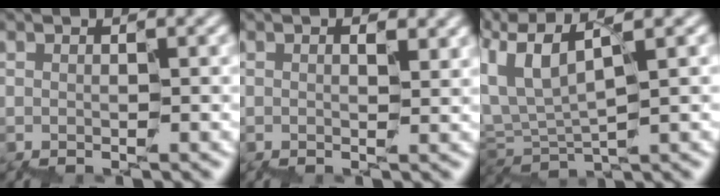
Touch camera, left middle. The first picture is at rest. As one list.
[{"total": 1.6, "force": [0.7, 0.9, 1.2], "torque": [-0.009, 0.008, 0.006]}, {"total": 5.4, "force": [3.2, 2.2, 3.8], "torque": [-0.104, 0.022, 0.059]}]